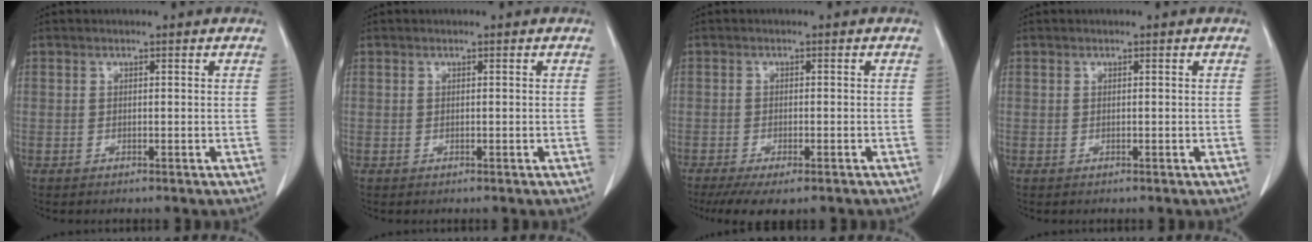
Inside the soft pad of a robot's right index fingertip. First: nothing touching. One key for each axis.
{"total": 0.0}
{"total": 8.7, "fx": -6.0, "fy": 2.8, "fz": 5.6, "tx": -0.089, "ty": -0.016, "tz": -0.090}
{"total": 0.0}